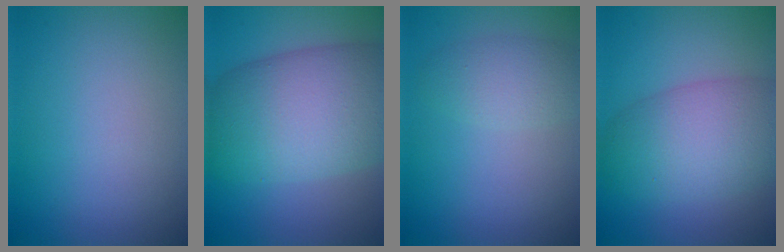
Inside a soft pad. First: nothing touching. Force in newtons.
{"total": 12.4, "press": 12.4, "slide": 0.4}
{"total": 2.7, "press": 2.7, "slide": 0.1}
{"total": 7.4, "press": 7.4, "slide": 0.3}